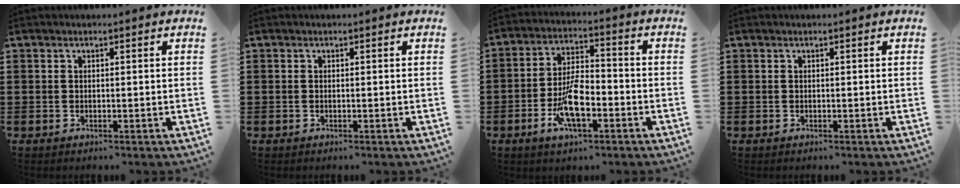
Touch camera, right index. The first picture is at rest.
{"total": 0.0}
{"total": 8.8, "force": [-3.3, 3.5, 7.3], "torque": [-0.150, -0.001, -0.061]}
{"total": 0.0}